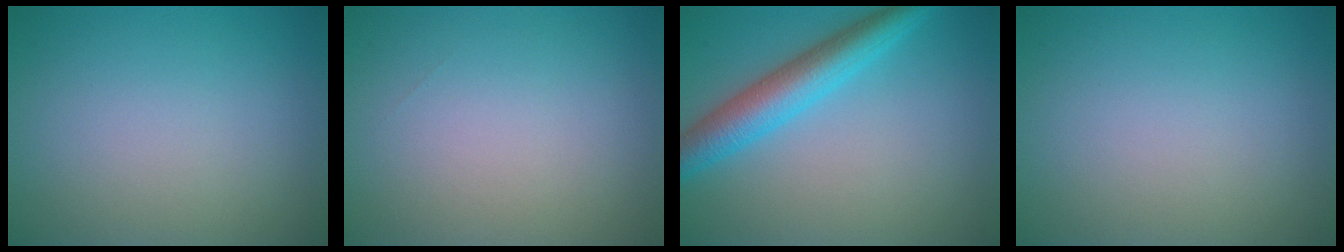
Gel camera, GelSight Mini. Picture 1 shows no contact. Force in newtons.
{"total": 0.0}
{"total": 5.3, "press": 5.3, "slide": 0.1}
{"total": 0.0}